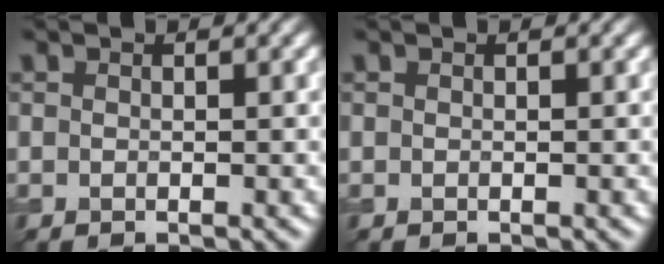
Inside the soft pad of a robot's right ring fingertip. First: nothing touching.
{"total": 0.0}